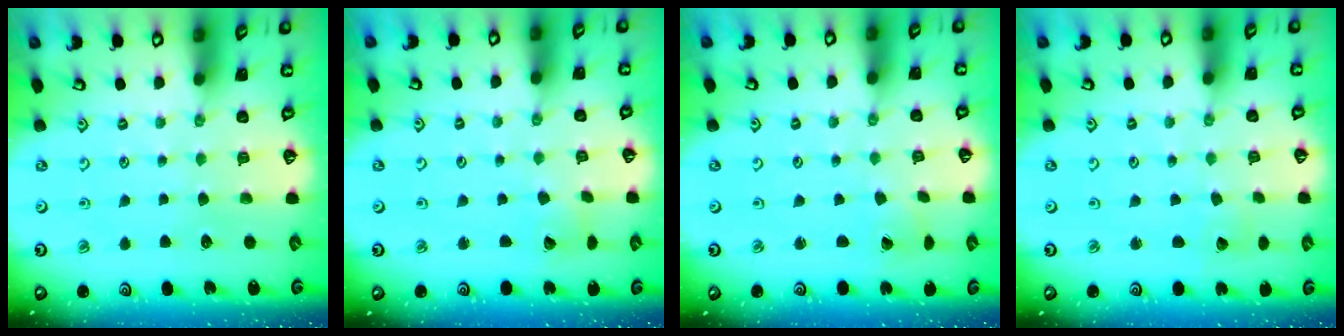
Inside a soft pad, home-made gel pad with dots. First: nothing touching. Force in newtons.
{"total": 2.6, "press": 2.6, "slide": 0.3}
{"total": 1.7, "press": 1.7, "slide": 0.1}
{"total": 1.6, "press": 1.6, "slide": 0.1}